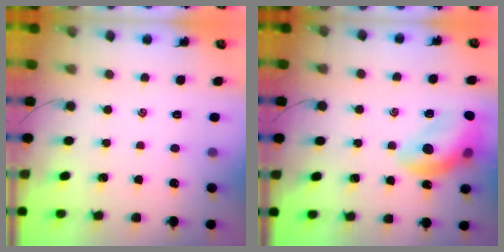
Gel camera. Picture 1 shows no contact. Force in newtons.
{"total": 14.6, "press": 14.5, "slide": 1.7}